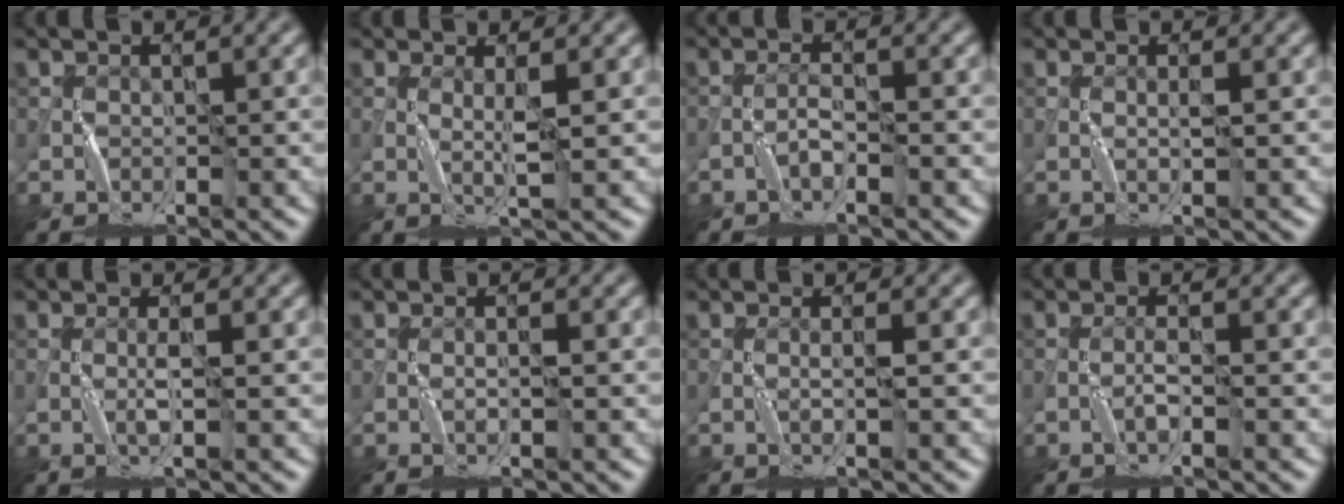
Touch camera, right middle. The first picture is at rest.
{"total": 1.3, "force": [0.5, -0.9, 0.8], "torque": [-0.025, -0.003, 0.010]}
{"total": 1.1, "force": [-0.8, -0.7, 0.1], "torque": [-0.008, 0.005, -0.019]}
{"total": 0.8, "force": [0.3, -0.8, 0.0], "torque": [-0.005, 0.001, 0.006]}
{"total": 1.0, "force": [0.0, -0.9, 0.4], "torque": [-0.015, 0.002, -0.003]}
{"total": 0.6, "force": [-0.1, -0.6, -0.1], "torque": [-0.005, 0.001, -0.003]}
{"total": 1.0, "force": [0.0, -1.0, 0.0], "torque": [-0.007, 0.001, -0.001]}
{"total": 1.0, "force": [-0.5, -0.8, 0.1], "torque": [-0.008, 0.004, -0.013]}